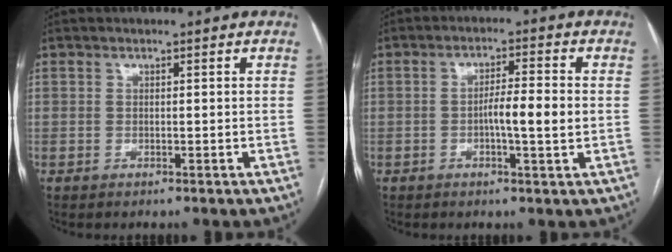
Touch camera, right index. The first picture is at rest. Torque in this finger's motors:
{"motor_torque": [0.58, 0.20, 0.18, 0.11]}